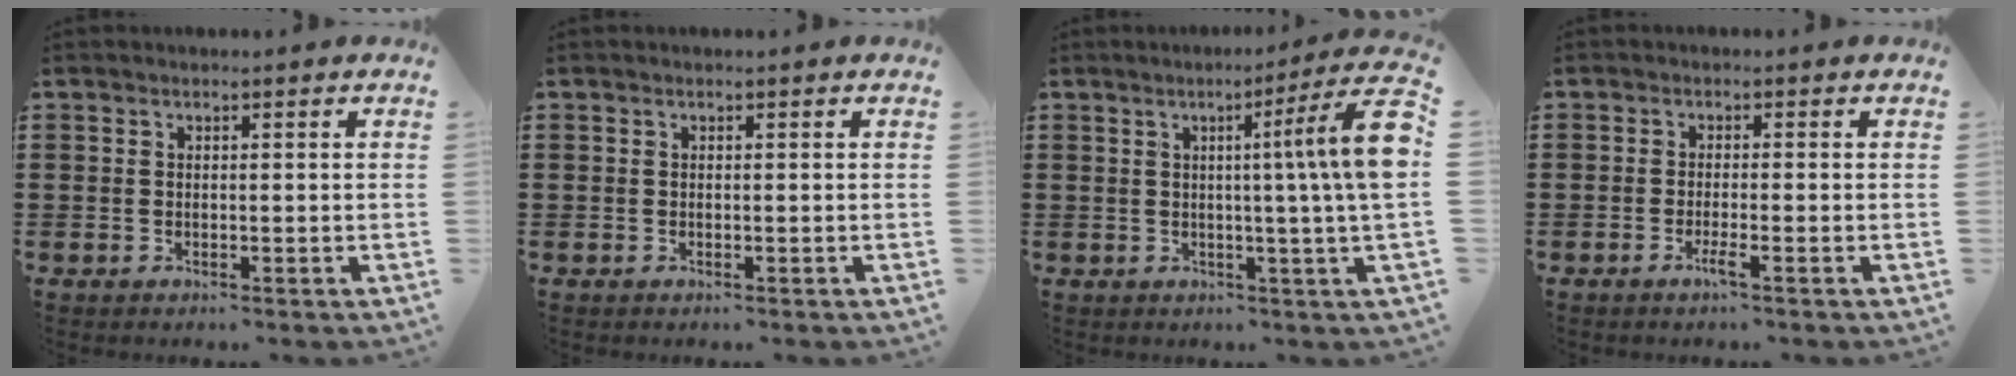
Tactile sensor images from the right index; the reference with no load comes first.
{"total": 0.0}
{"total": 10.8, "force": [1.6, -0.4, 10.6], "torque": [-0.169, -0.015, 0.019]}
{"total": 2.3, "force": [-1.4, -0.1, 1.9], "torque": [-0.046, -0.009, -0.030]}